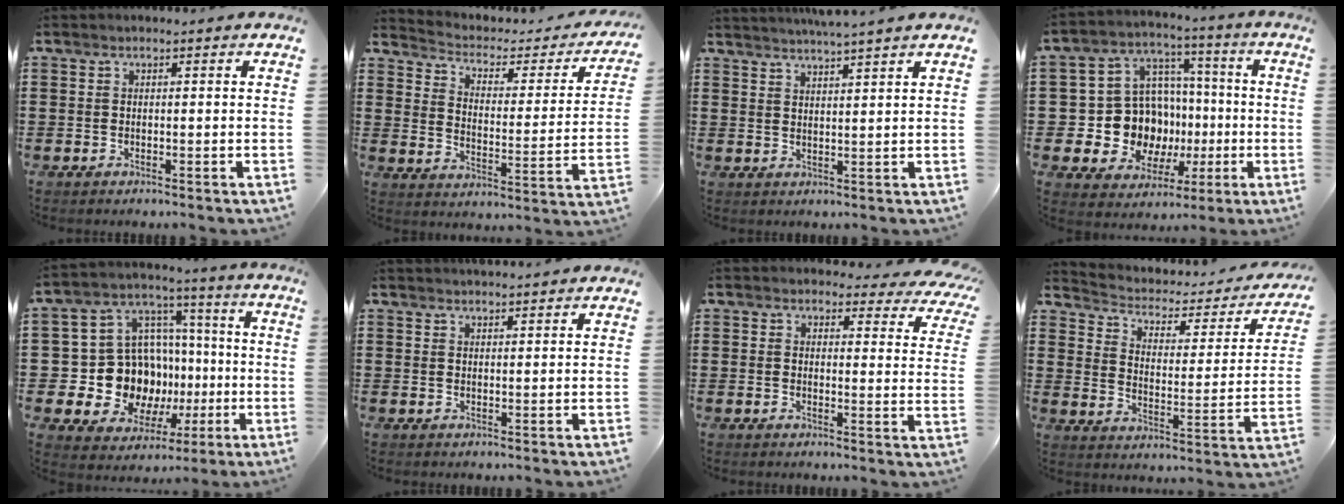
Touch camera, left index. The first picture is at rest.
{"total": 2.2, "force": [1.4, 1.4, 1.0], "torque": [-0.034, -0.016, 0.014]}
{"total": 3.0, "force": [2.8, -0.9, 0.4], "torque": [-0.016, -0.012, 0.050]}
{"total": 12.3, "force": [-1.4, 11.5, 4.2], "torque": [-0.120, 0.002, -0.015]}
{"total": 14.2, "force": [-1.5, 13.1, 5.3], "torque": [-0.136, -0.007, -0.009]}
{"total": 2.1, "force": [2.1, -0.2, 0.0], "torque": [-0.006, -0.003, 0.042]}
{"total": 3.8, "force": [3.5, 0.8, 1.2], "torque": [-0.023, -0.021, 0.059]}
{"total": 2.7, "force": [1.6, 1.7, 1.2], "torque": [-0.040, -0.014, 0.019]}